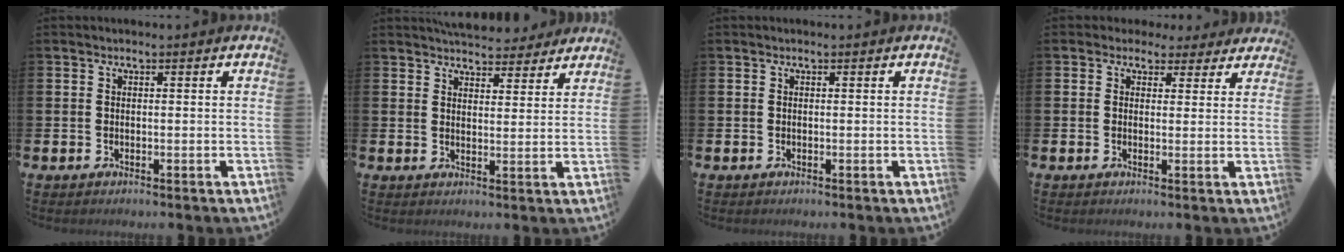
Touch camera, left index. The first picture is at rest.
{"total": 5.4, "force": [5.2, 1.4, 0.5], "torque": [-0.016, -0.028, 0.094]}
{"total": 0.0}
{"total": 2.6, "force": [1.9, 1.8, 0.0], "torque": [-0.005, -0.008, 0.028]}